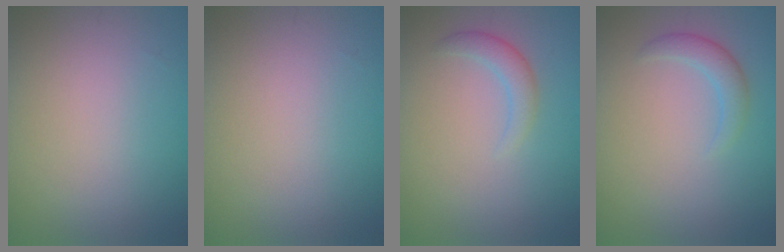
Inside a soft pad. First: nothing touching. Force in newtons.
{"total": 0.0}
{"total": 1.9, "press": 1.9, "slide": 0.0}
{"total": 1.9, "press": 1.9, "slide": 0.1}